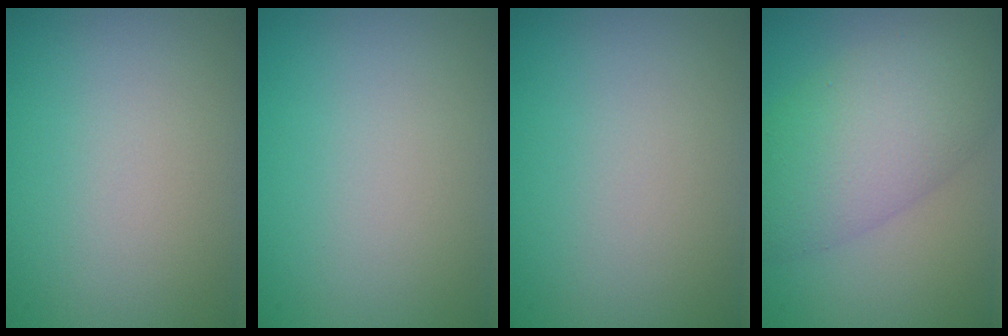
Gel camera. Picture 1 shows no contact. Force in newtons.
{"total": 0.0}
{"total": 0.0}
{"total": 7.6, "press": 7.6, "slide": 0.1}